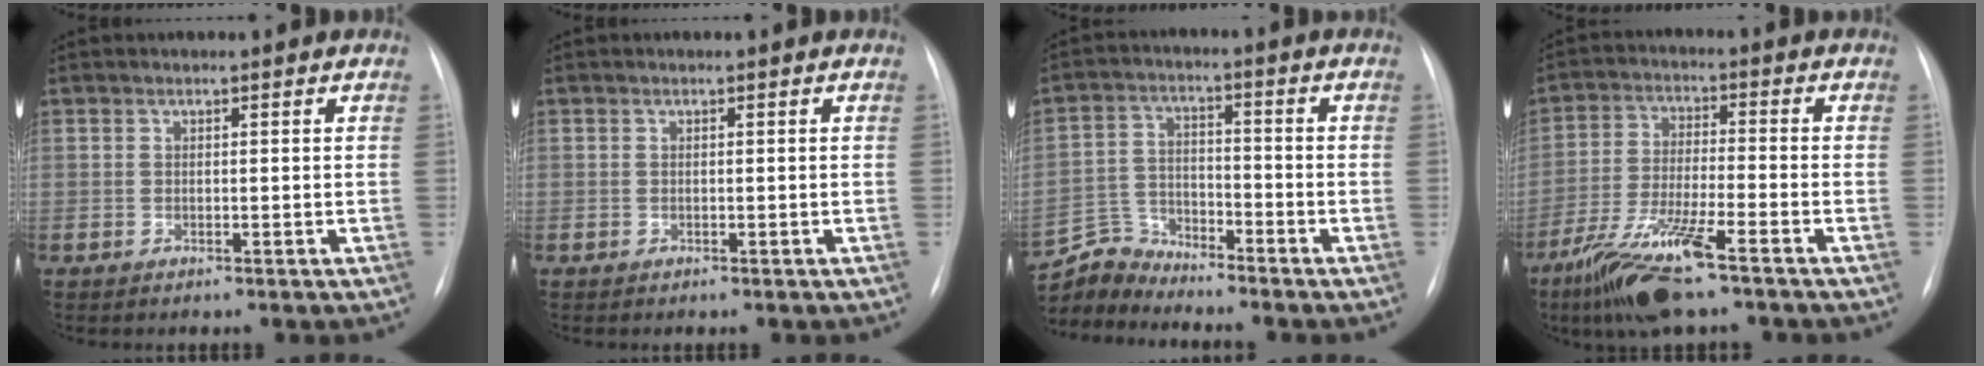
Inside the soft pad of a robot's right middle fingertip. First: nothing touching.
{"total": 0.0}
{"total": 6.7, "force": [-6.6, 0.4, -1.0], "torque": [0.014, 0.008, -0.128]}
{"total": 11.6, "force": [-7.4, 1.0, 8.8], "torque": [-0.183, -0.028, -0.138]}